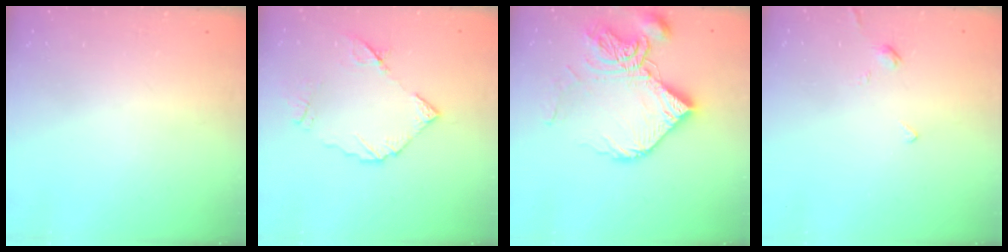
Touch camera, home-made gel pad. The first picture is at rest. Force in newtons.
{"total": 9.6, "press": 9.5, "slide": 1.0}
{"total": 17.7, "press": 17.6, "slide": 1.9}
{"total": 2.1, "press": 2.0, "slide": 0.6}